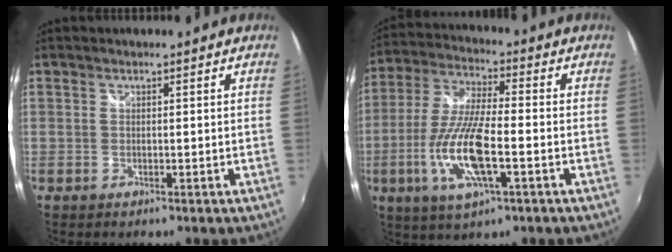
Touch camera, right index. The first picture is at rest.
{"total": 14.6, "force": [-4.2, 4.0, 13.4], "torque": [-0.280, -0.012, -0.082]}